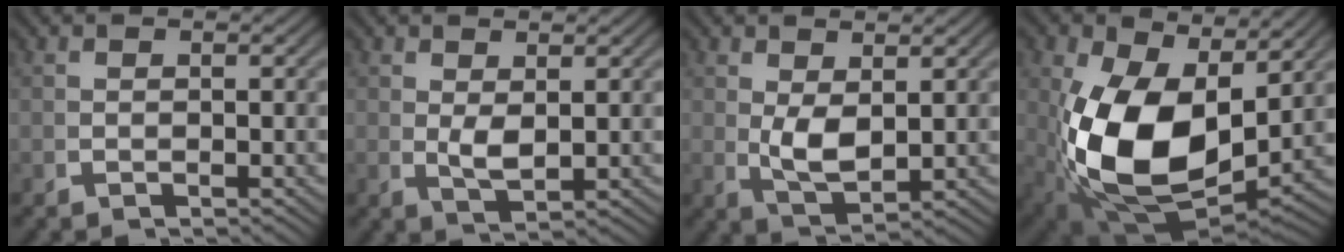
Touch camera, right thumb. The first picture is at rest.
{"total": 2.3, "force": [0.9, 0.9, 2.0], "torque": [-0.039, -0.006, 0.025]}
{"total": 4.0, "force": [0.8, 2.0, 3.3], "torque": [-0.074, -0.015, 0.028]}
{"total": 14.0, "force": [-0.3, 8.2, 11.3], "torque": [-0.260, -0.067, 0.034]}